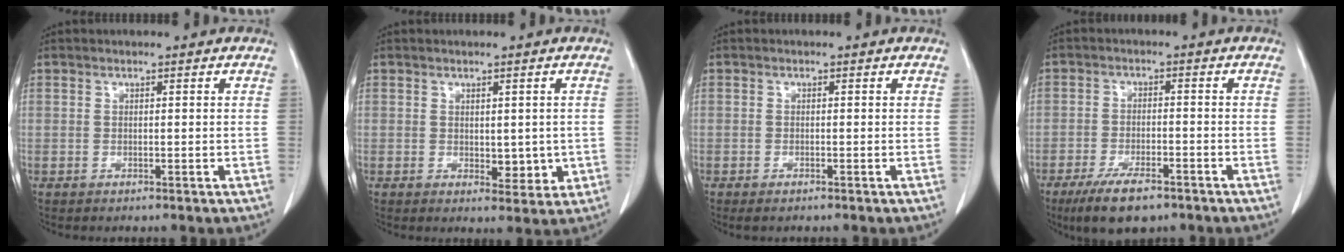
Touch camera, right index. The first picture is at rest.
{"total": 4.0, "force": [-0.1, 2.2, 3.3], "torque": [-0.035, -0.007, 0.007]}
{"total": 0.9, "force": [-0.6, 0.3, 0.6], "torque": [-0.010, -0.001, -0.006]}
{"total": 7.7, "force": [-5.4, 2.6, 4.9], "torque": [-0.089, -0.010, -0.089]}